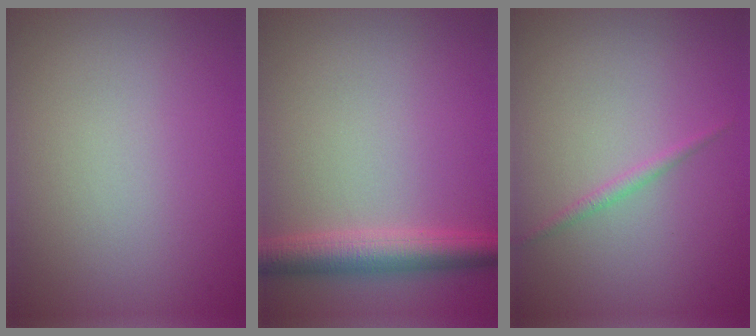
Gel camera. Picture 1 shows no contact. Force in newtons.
{"total": 4.1, "press": 4.1, "slide": 0.1}
{"total": 0.9, "press": 0.9, "slide": 0.0}